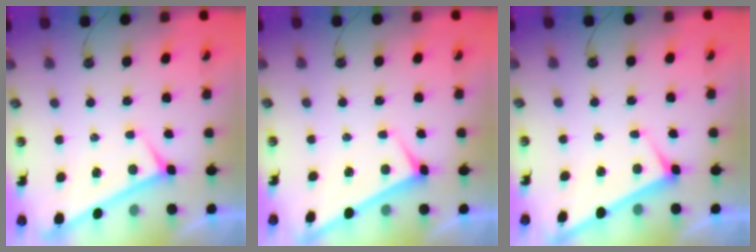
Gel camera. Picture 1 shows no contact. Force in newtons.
{"total": 1.9, "press": 1.9, "slide": 0.2}
{"total": 2.7, "press": 2.7, "slide": 0.3}